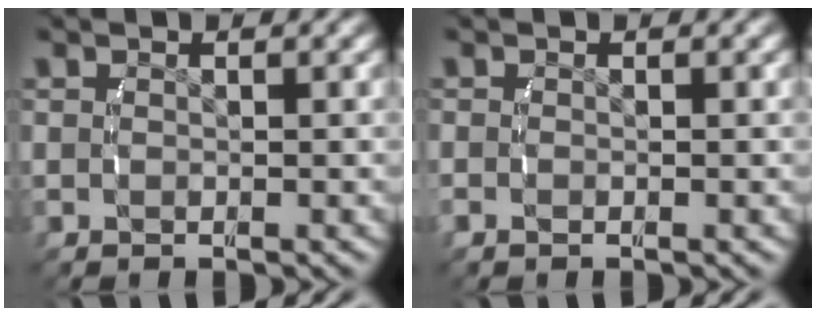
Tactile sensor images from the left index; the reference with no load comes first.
{"total": 1.3, "force": [-0.6, 0.9, 0.6], "torque": [-0.026, -0.009, -0.009]}